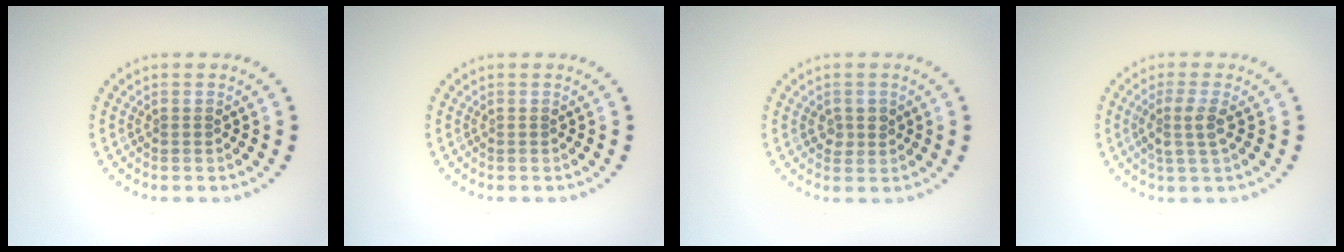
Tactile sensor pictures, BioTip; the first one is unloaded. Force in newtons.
{"total": 0.0}
{"total": 1.4, "press": 1.4, "slide": 0.5}
{"total": 2.2, "press": 1.9, "slide": 1.1}